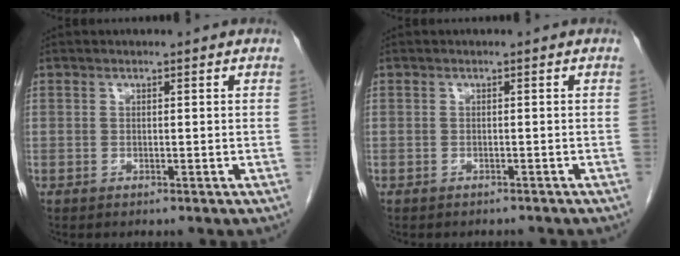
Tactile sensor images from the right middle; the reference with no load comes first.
{"total": 2.2, "force": [-2.0, 0.8, 0.5], "torque": [-0.013, -0.003, -0.024]}